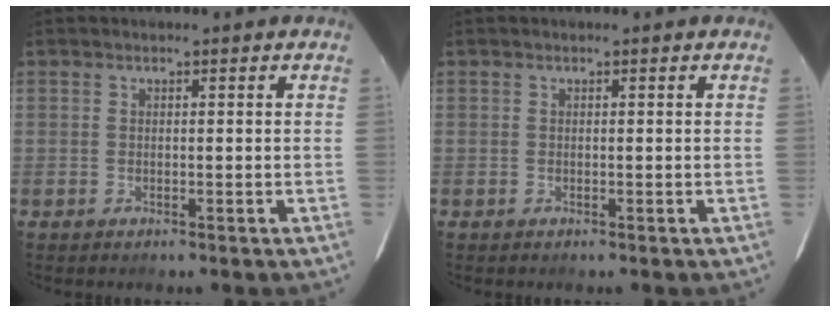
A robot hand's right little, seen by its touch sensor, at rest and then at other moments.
{"total": 0.0}